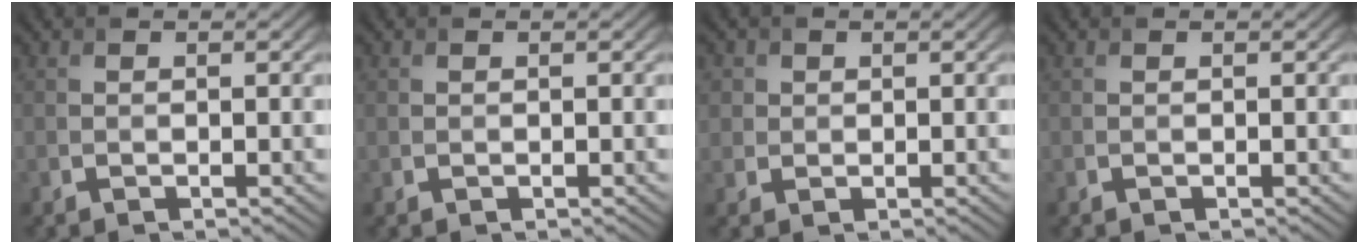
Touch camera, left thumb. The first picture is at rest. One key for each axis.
{"total": 0.0}
{"total": 2.3, "fx": 0.9, "fy": 2.1, "fz": 0.5, "tx": -0.023, "ty": -0.002, "tz": 0.023}
{"total": 0.0}